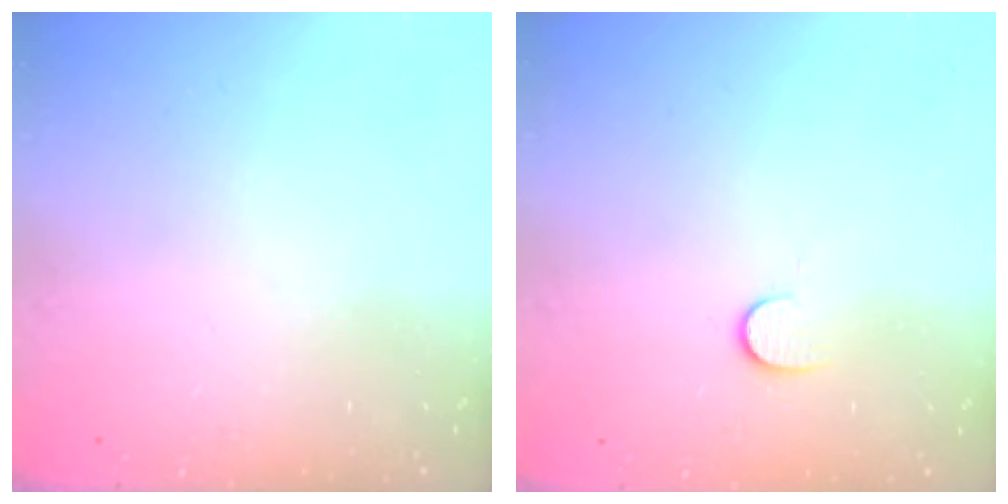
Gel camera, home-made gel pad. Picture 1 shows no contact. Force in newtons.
{"total": 5.7, "press": 5.6, "slide": 0.7}